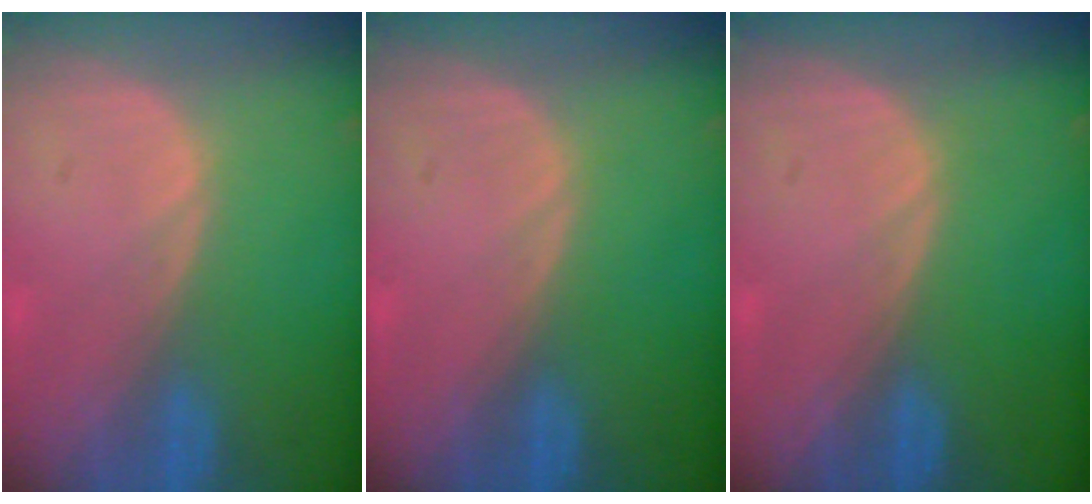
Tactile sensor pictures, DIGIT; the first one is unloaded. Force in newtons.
{"total": 0.0}
{"total": 0.0}